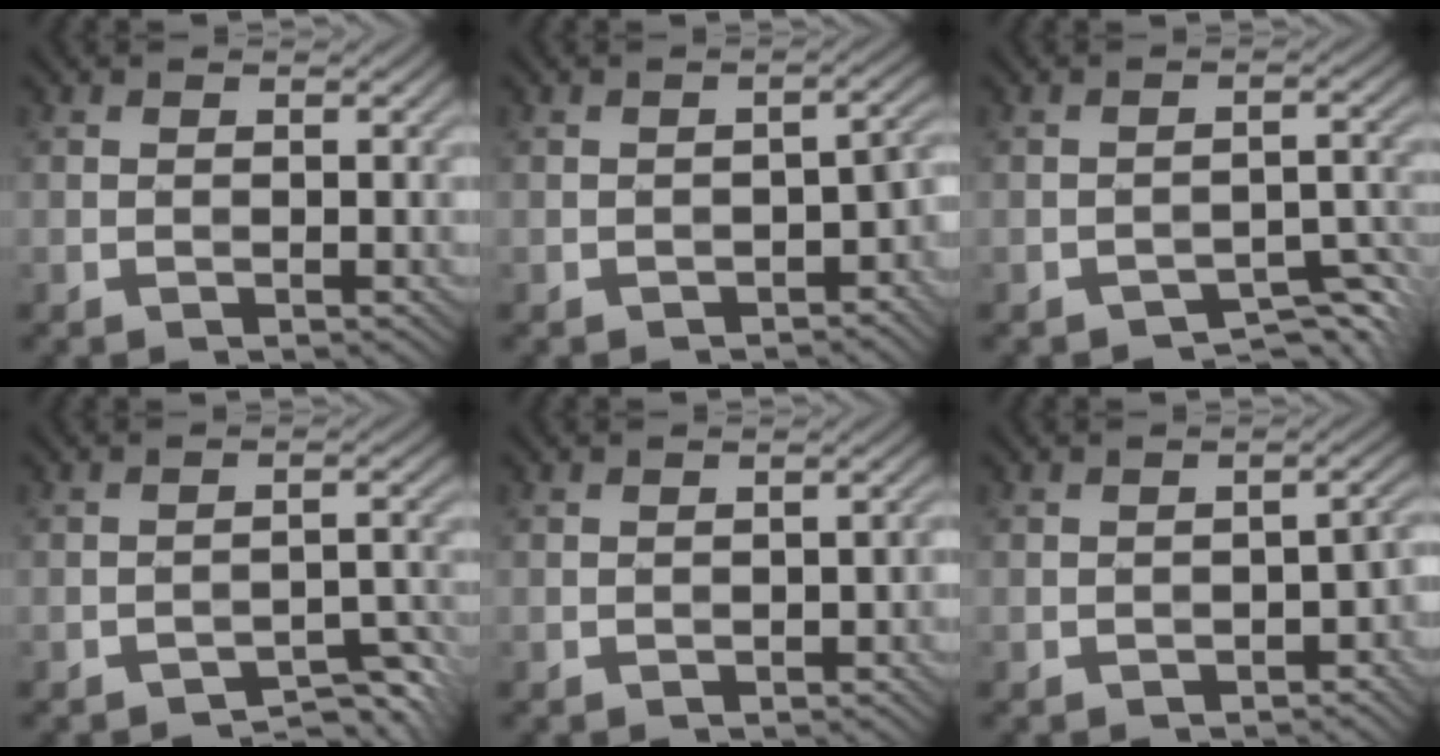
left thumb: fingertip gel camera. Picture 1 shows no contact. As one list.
[{"total": 4.5, "force": [-2.3, 2.4, 3.1], "torque": [-0.036, -0.006, -0.033]}, {"total": 3.9, "force": [-3.3, 1.1, 1.9], "torque": [-0.021, 0.005, -0.043]}, {"total": 4.3, "force": [-3.7, 1.0, 1.9], "torque": [-0.022, 0.008, -0.050]}, {"total": 1.0, "force": [-0.5, 0.5, 0.6], "torque": [-0.013, -0.003, -0.006]}, {"total": 3.3, "force": [-1.7, 1.8, 2.2], "torque": [-0.026, -0.004, -0.023]}]